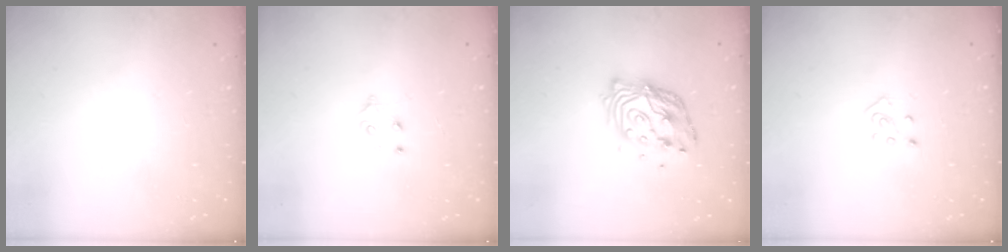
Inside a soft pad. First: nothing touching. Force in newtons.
{"total": 3.7, "press": 3.7, "slide": 0.5}
{"total": 12.5, "press": 12.5, "slide": 1.1}
{"total": 3.3, "press": 3.3, "slide": 0.3}